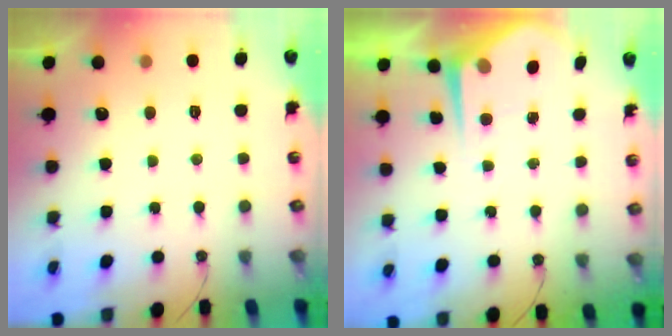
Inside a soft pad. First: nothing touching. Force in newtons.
{"total": 4.9, "press": 4.8, "slide": 0.7}